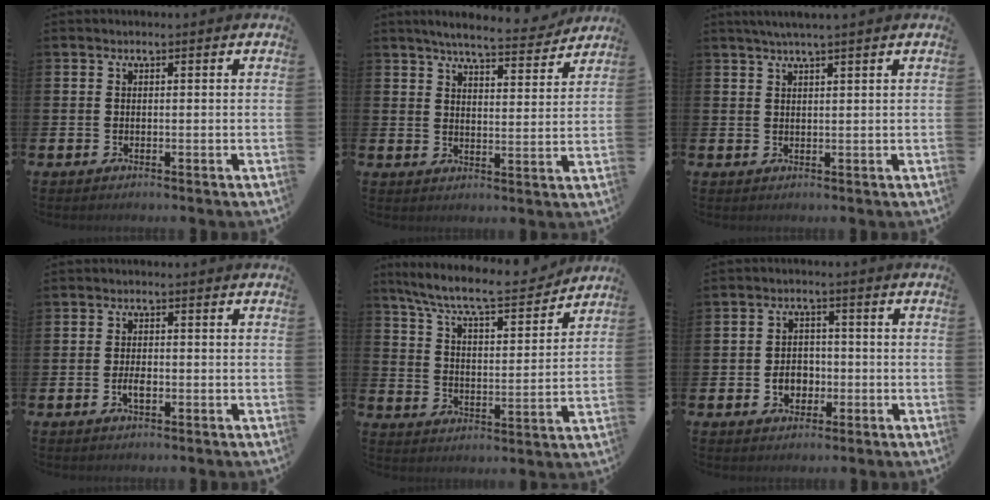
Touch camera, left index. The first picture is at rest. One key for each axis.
{"total": 6.1, "fx": 5.8, "fy": 0.6, "fz": 1.8, "tx": -0.037, "ty": -0.038, "tz": 0.097}
{"total": 2.4, "fx": 2.0, "fy": -0.3, "fz": 1.2, "tx": -0.032, "ty": 0.002, "tz": 0.037}
{"total": 2.1, "fx": -0.6, "fy": 1.0, "fz": 1.8, "tx": -0.031, "ty": 0.000, "tz": -0.011}
{"total": 9.2, "fx": 8.5, "fy": 1.3, "fz": 3.5, "tx": -0.100, "ty": -0.056, "tz": 0.145}
{"total": 3.6, "fx": -1.0, "fy": 2.8, "fz": 1.9, "tx": -0.023, "ty": -0.002, "tz": -0.027}